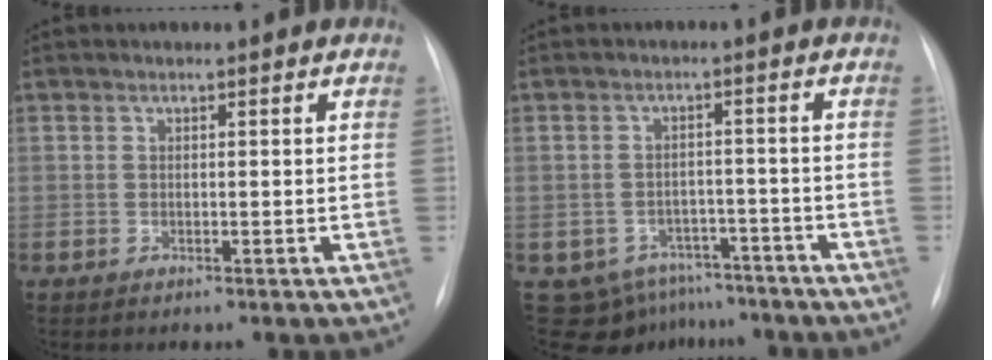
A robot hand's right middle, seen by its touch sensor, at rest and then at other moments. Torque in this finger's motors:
{"motor_torque": [-0.49, -0.13, -0.16, -0.03]}